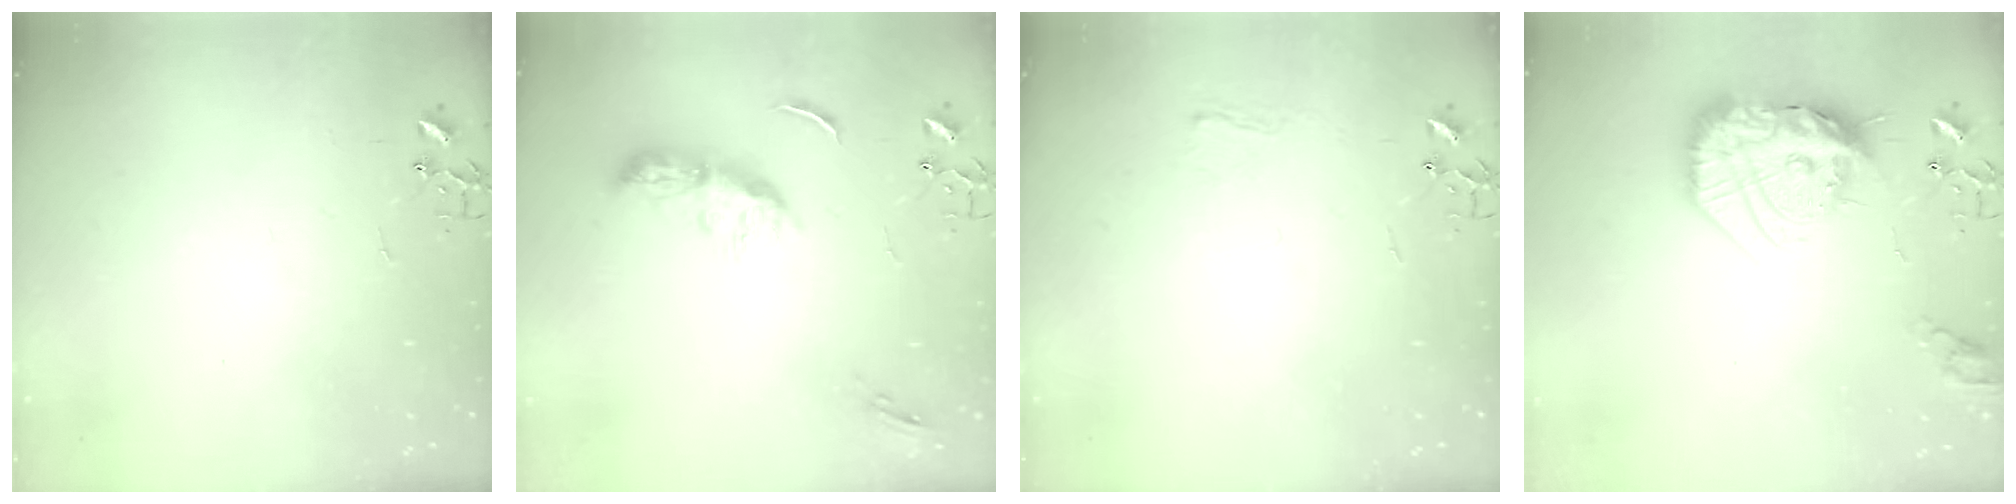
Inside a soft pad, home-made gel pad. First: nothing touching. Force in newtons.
{"total": 9.6, "press": 9.6, "slide": 0.0}
{"total": 6.3, "press": 6.3, "slide": 0.7}
{"total": 22.8, "press": 22.7, "slide": 2.0}